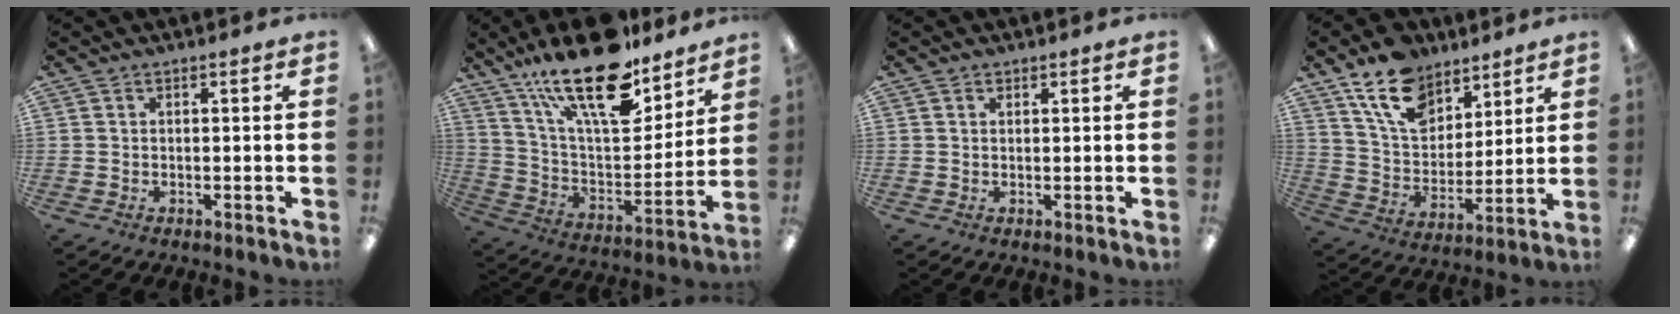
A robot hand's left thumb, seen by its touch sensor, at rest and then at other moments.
{"total": 25.4, "force": [17.4, 9.7, 15.7], "torque": [-0.257, -0.102, 0.298]}
{"total": 0.7, "force": [0.5, 0.4, 0.1], "torque": [-0.003, 0.002, 0.009]}
{"total": 16.3, "force": [11.2, 9.4, 7.1], "torque": [-0.131, -0.052, 0.211]}